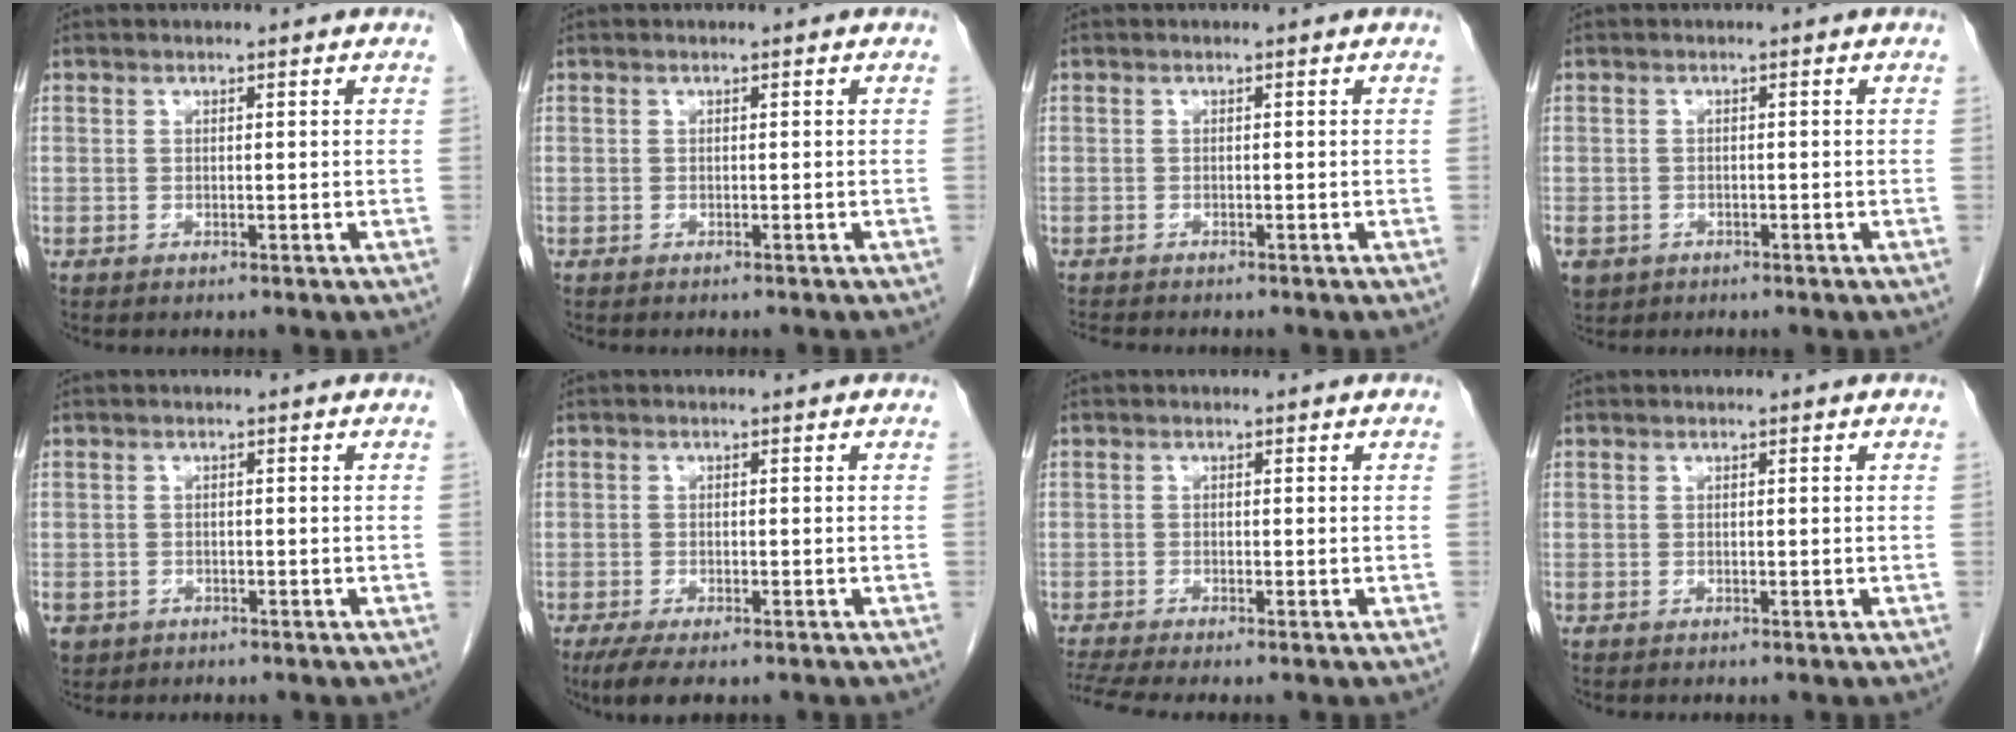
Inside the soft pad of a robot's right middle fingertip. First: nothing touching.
{"total": 1.3, "force": [-1.1, 0.3, 0.5], "torque": [-0.011, -0.002, -0.014]}
{"total": 2.9, "force": [-2.6, 0.5, 1.1], "torque": [-0.019, -0.007, -0.040]}
{"total": 5.8, "force": [-2.9, 4.6, 1.9], "torque": [-0.055, -0.006, -0.042]}
{"total": 4.0, "force": [-2.2, 3.1, 1.2], "torque": [-0.029, -0.002, -0.034]}
{"total": 3.9, "force": [-2.7, 1.2, 2.5], "torque": [-0.049, -0.010, -0.042]}
{"total": 3.6, "force": [-3.0, -0.3, 2.0], "torque": [-0.044, -0.009, -0.057]}
{"total": 0.0}